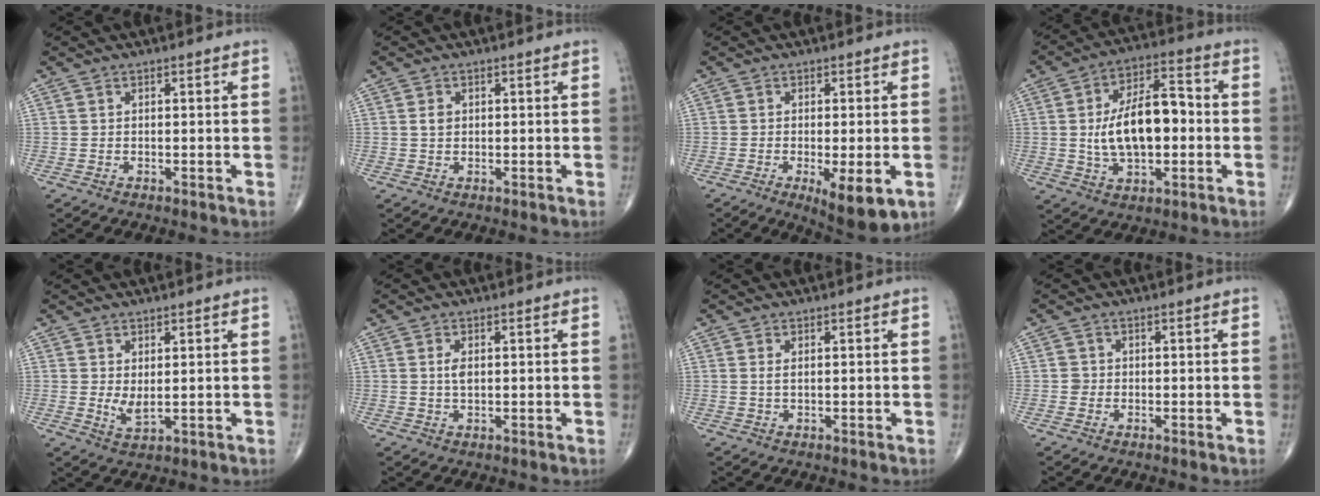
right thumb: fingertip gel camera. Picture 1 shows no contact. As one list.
[{"total": 1.7, "force": [0.3, 1.2, 1.1], "torque": [-0.016, 0.001, 0.006]}, {"total": 8.8, "force": [-2.9, 2.6, 7.9], "torque": [-0.111, -0.018, -0.039]}, {"total": 15.3, "force": [-0.5, 7.9, 13.1], "torque": [-0.208, 0.025, -0.011]}, {"total": 3.1, "force": [0.5, 1.3, 2.7], "torque": [-0.049, -0.013, 0.016]}, {"total": 2.2, "force": [0.4, 1.0, 1.9], "torque": [-0.035, -0.005, 0.008]}, {"total": 1.0, "force": [0.3, 0.2, 0.9], "torque": [-0.020, 0.000, 0.007]}, {"total": 1.2, "force": [-0.2, 1.2, 0.2], "torque": [0.003, 0.004, -0.004]}]